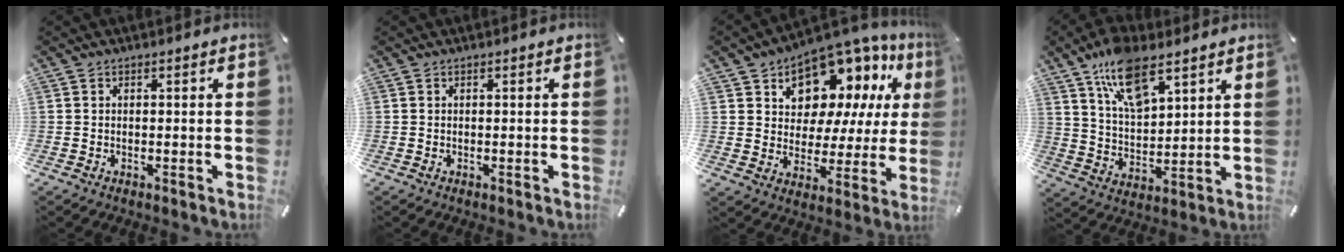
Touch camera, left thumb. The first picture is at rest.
{"total": 0.0}
{"total": 11.1, "force": [8.3, 6.9, 3.0], "torque": [-0.060, -0.084, 0.151]}
{"total": 13.5, "force": [8.9, 6.3, 8.0], "torque": [-0.154, -0.033, 0.162]}